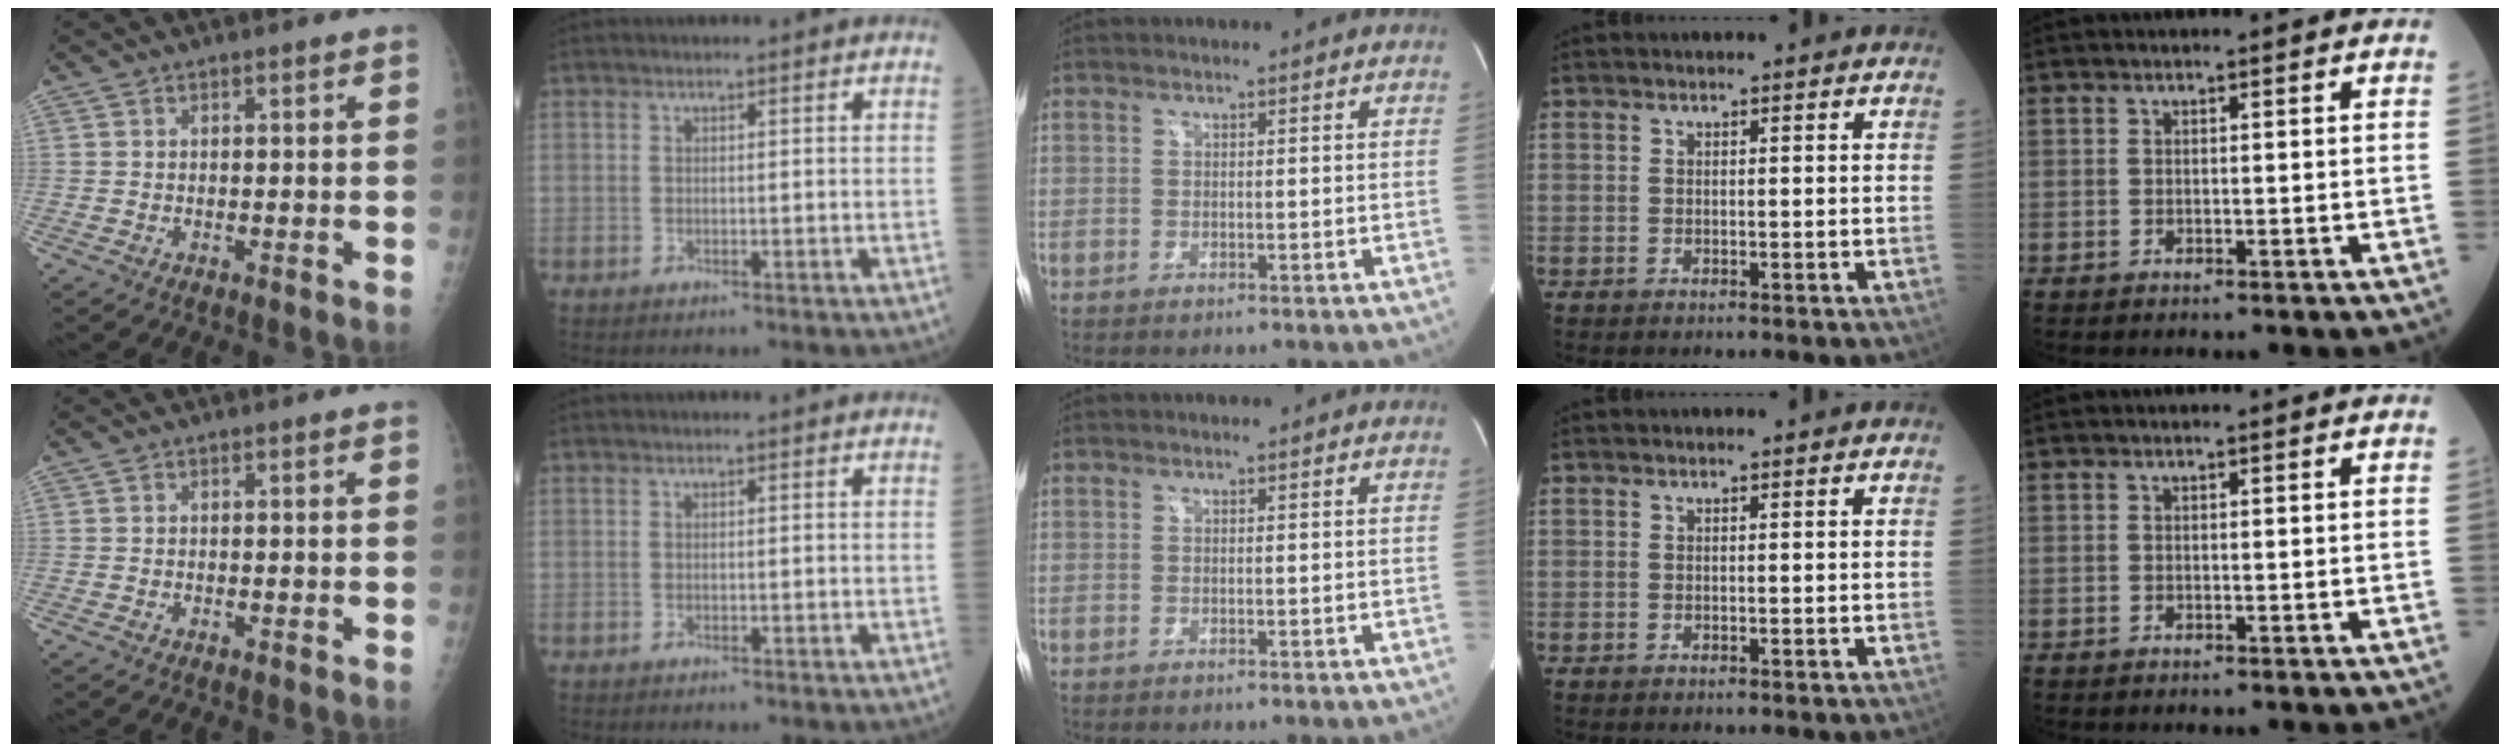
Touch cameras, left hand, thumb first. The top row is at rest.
{}